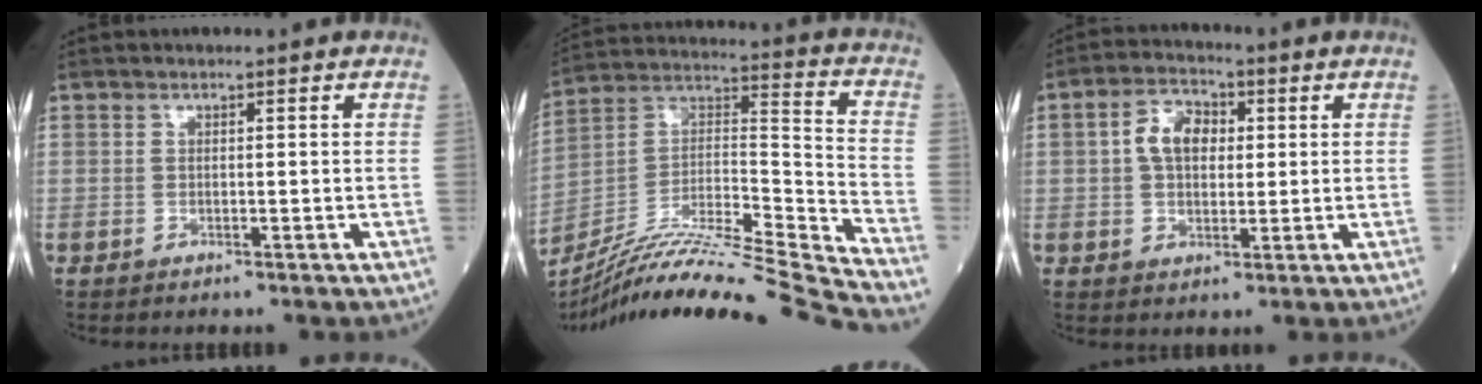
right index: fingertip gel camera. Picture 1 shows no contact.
{"total": 25.9, "force": [-23.2, -2.6, 11.2], "torque": [-0.191, -0.022, -0.392]}
{"total": 6.6, "force": [1.3, 4.2, 4.9], "torque": [-0.092, 0.019, 0.021]}